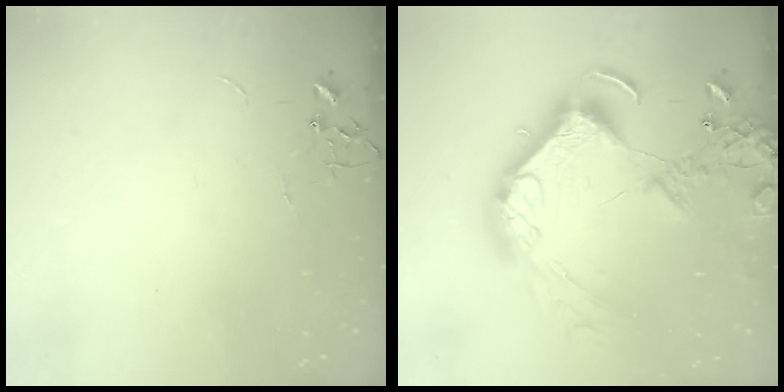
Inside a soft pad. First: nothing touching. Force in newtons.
{"total": 23.5, "press": 23.3, "slide": 3.0}